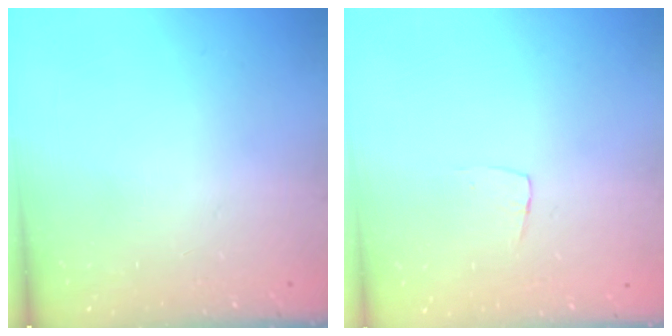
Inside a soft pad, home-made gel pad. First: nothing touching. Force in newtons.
{"total": 3.3, "press": 3.3, "slide": 0.2}